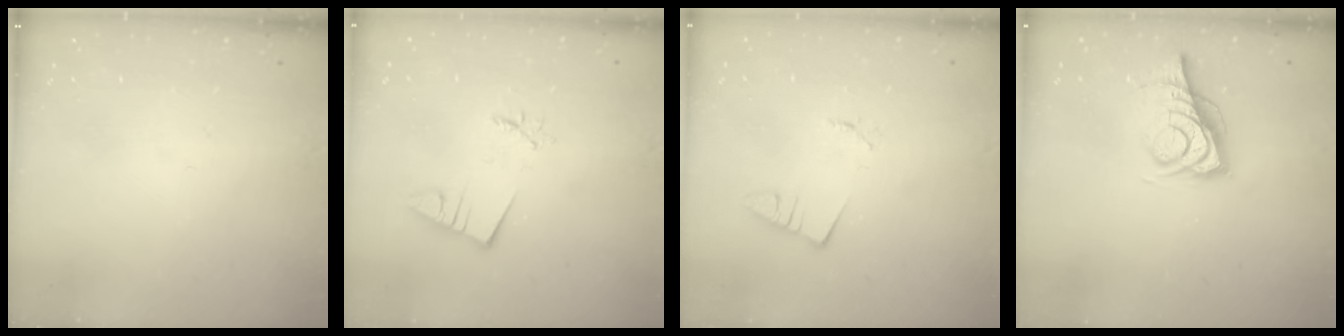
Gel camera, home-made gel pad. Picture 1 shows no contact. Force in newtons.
{"total": 3.6, "press": 3.5, "slide": 0.5}
{"total": 1.3, "press": 1.2, "slide": 0.1}
{"total": 9.1, "press": 8.9, "slide": 2.2}